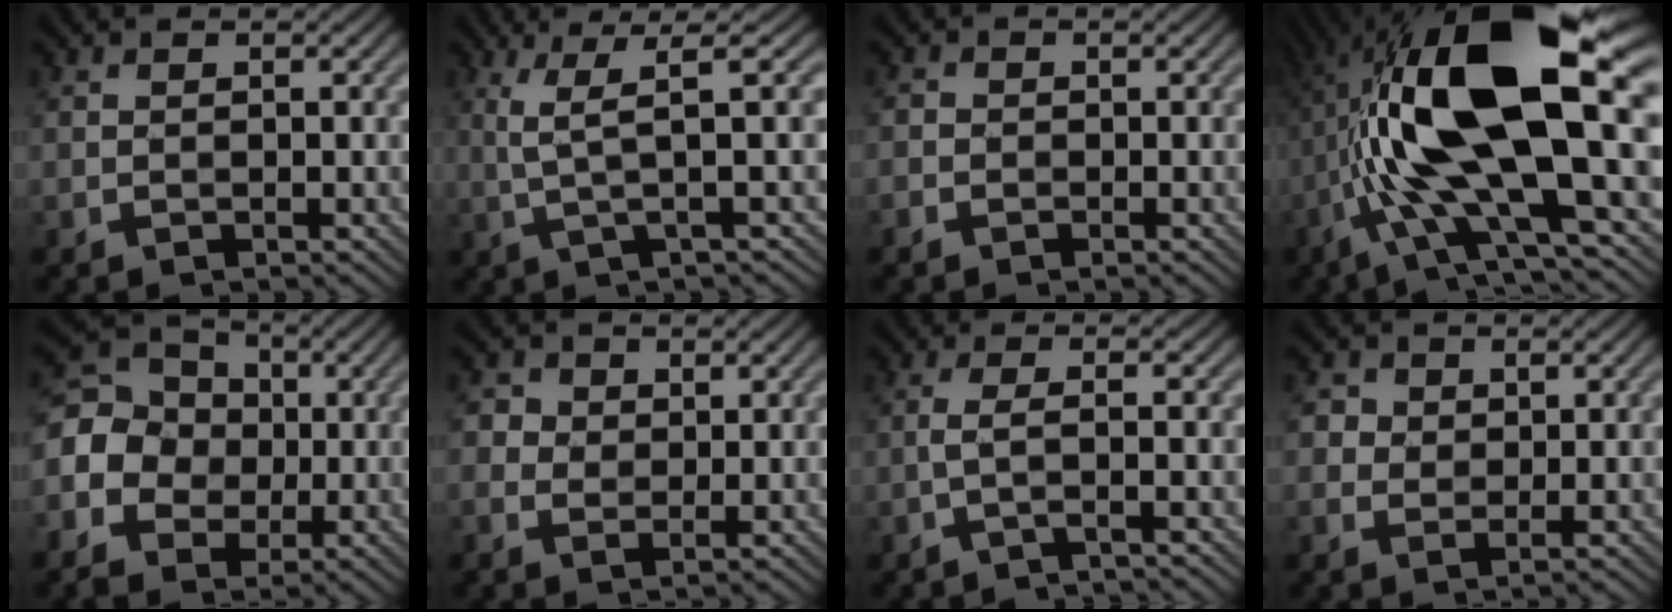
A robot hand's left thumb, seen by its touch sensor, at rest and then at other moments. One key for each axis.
{"total": 5.1, "fx": 1.4, "fy": 0.3, "fz": 4.9, "tx": -0.106, "ty": 0.015, "tz": 0.028}
{"total": 1.3, "fx": -0.5, "fy": 1.2, "fz": 0.2, "tx": -0.004, "ty": 0.001, "tz": -0.010}
{"total": 20.7, "fx": 1.6, "fy": 8.2, "fz": 19.0, "tx": -0.374, "ty": 0.015, "tz": 0.015}
{"total": 10.7, "fx": -1.4, "fy": 9.6, "fz": 4.5, "tx": -0.150, "ty": 0.009, "tz": -0.049}
{"total": 3.1, "fx": 1.1, "fy": 2.6, "fz": 1.3, "tx": -0.043, "ty": 0.004, "tz": 0.022}
{"total": 2.0, "fx": -0.9, "fy": 0.0, "fz": 1.7, "tx": -0.038, "ty": 0.013, "tz": -0.028}
{"total": 2.7, "fx": 1.1, "fy": 2.2, "fz": 1.0, "tx": -0.030, "ty": 0.000, "tz": 0.018}